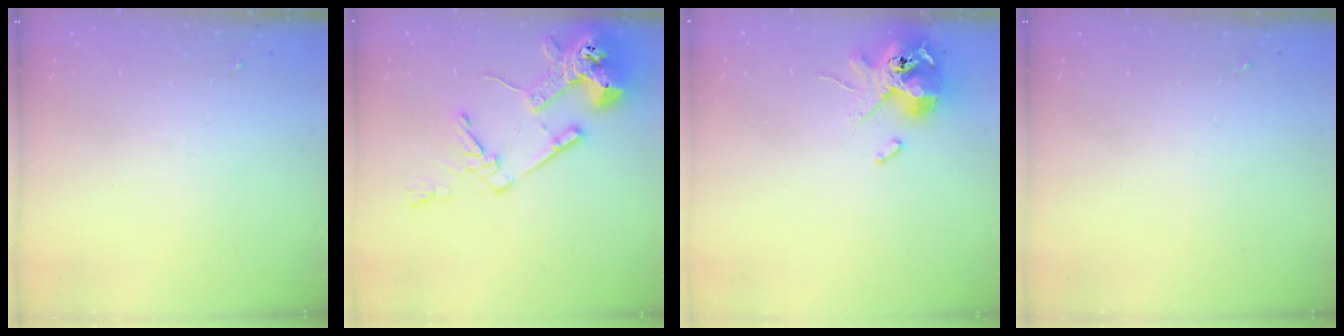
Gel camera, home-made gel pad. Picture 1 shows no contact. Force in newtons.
{"total": 17.2, "press": 17.1, "slide": 2.2}
{"total": 12.7, "press": 12.5, "slide": 2.1}
{"total": 0.0}